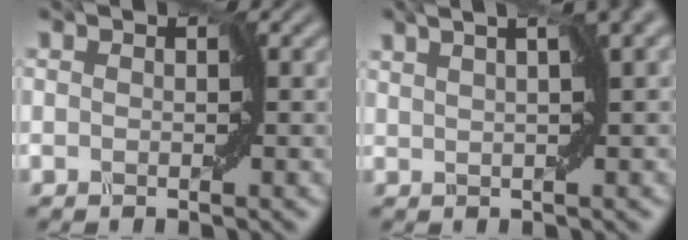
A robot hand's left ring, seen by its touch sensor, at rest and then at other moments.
{"total": 2.2, "force": [0.7, -0.4, 2.0], "torque": [-0.039, 0.004, 0.017]}